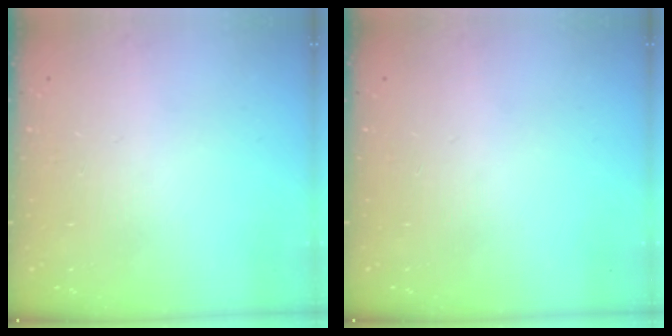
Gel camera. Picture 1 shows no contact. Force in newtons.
{"total": 0.0}